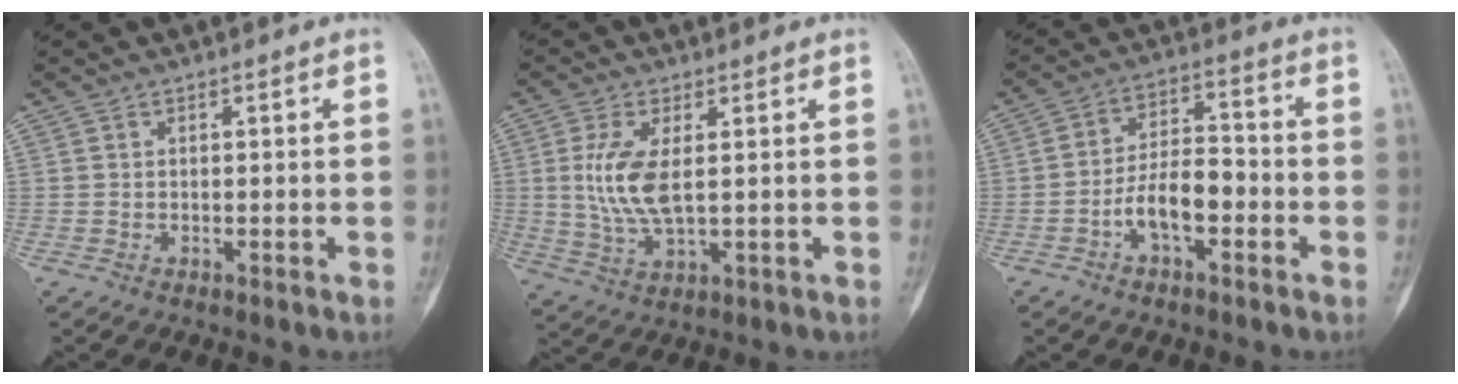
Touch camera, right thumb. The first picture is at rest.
{"total": 8.6, "force": [1.2, 3.4, 7.8], "torque": [-0.176, -0.012, 0.031]}
{"total": 9.1, "force": [-3.2, 4.4, 7.2], "torque": [-0.119, 0.037, -0.063]}